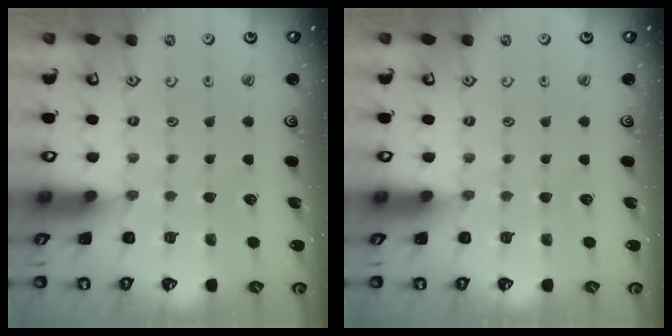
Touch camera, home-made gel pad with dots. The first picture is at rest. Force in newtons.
{"total": 0.0}